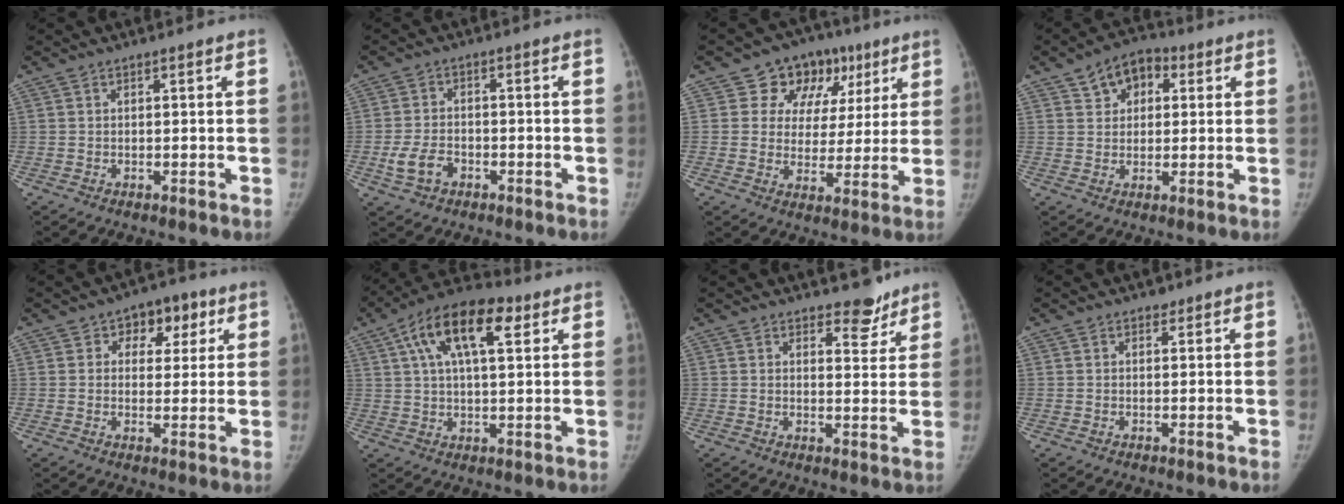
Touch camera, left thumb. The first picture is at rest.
{"total": 5.4, "force": [-2.2, 3.7, 3.3], "torque": [-0.065, 0.015, -0.039]}
{"total": 13.6, "force": [6.6, 10.6, 5.4], "torque": [-0.013, -0.005, 0.092]}
{"total": 7.8, "force": [3.3, 5.6, 4.4], "torque": [-0.031, 0.002, 0.047]}
{"total": 7.1, "force": [3.0, 5.3, 3.7], "torque": [0.001, -0.003, 0.034]}
{"total": 15.3, "force": [6.3, 6.6, 12.2], "torque": [-0.194, 0.013, 0.098]}
{"total": 4.9, "force": [4.0, 2.3, 1.6], "torque": [0.009, -0.029, 0.055]}
{"total": 0.9, "force": [0.6, 0.6, 0.1], "torque": [0.004, -0.003, 0.005]}